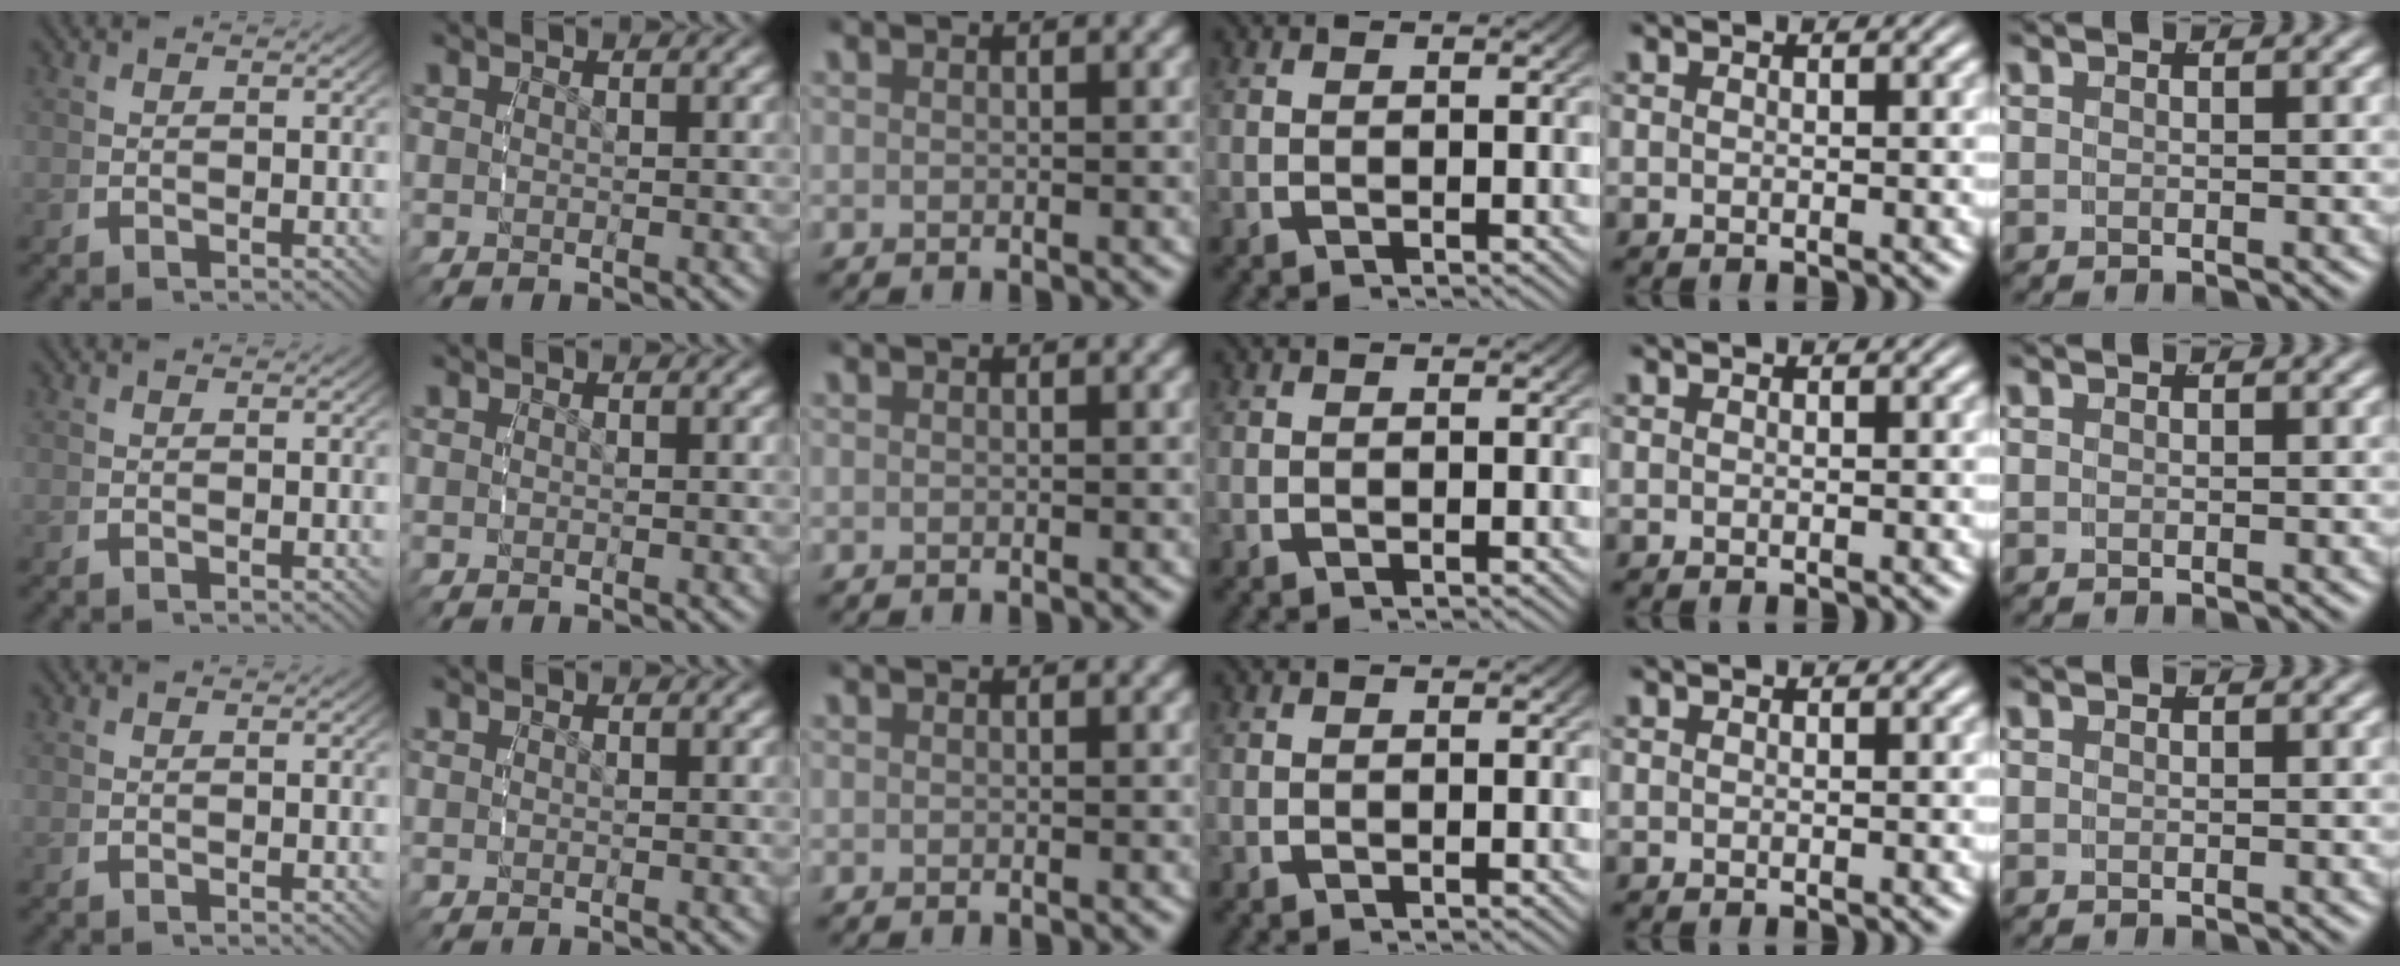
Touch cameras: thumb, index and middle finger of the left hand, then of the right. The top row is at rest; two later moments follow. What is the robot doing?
{"motion": "reach", "object": "dispenser bottle"}